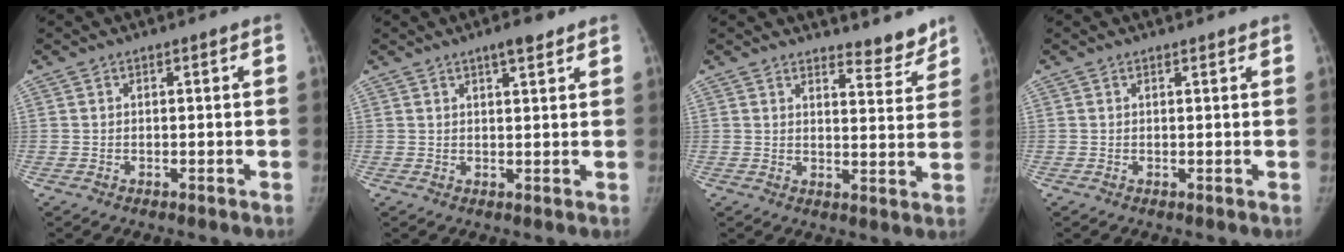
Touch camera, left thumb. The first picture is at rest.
{"total": 3.8, "force": [2.6, 1.0, 2.6], "torque": [-0.032, -0.014, 0.038]}
{"total": 5.6, "force": [5.2, 1.5, 1.4], "torque": [0.001, -0.051, 0.072]}
{"total": 1.0, "force": [0.9, 0.3, 0.4], "torque": [-0.003, -0.002, 0.013]}